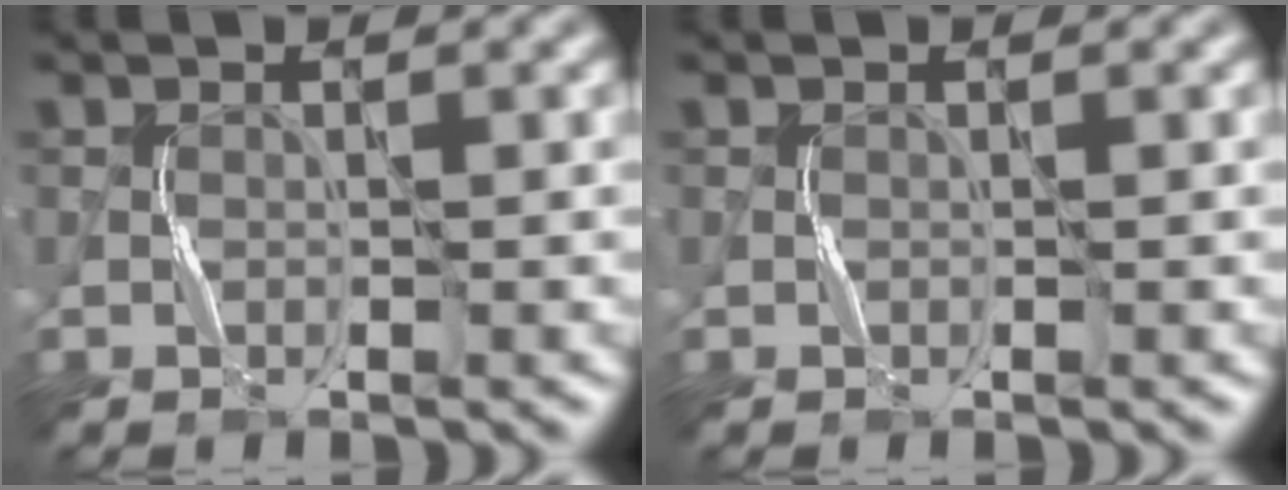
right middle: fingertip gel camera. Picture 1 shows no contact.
{"total": 0.0}